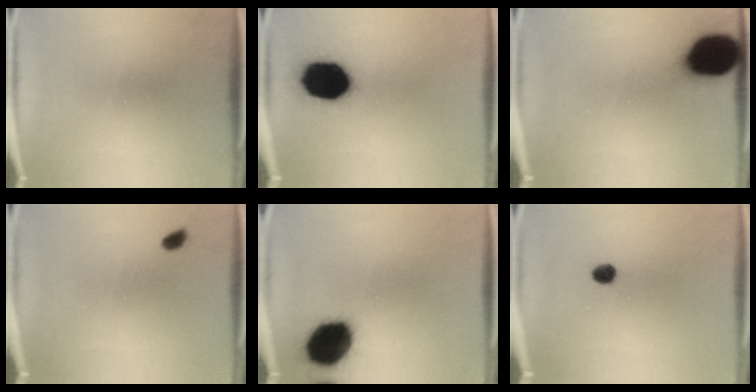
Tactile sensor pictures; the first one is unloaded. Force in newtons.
{"total": 19.3}
{"total": 17.7}
{"total": 1.5}
{"total": 15.9}
{"total": 2.8}